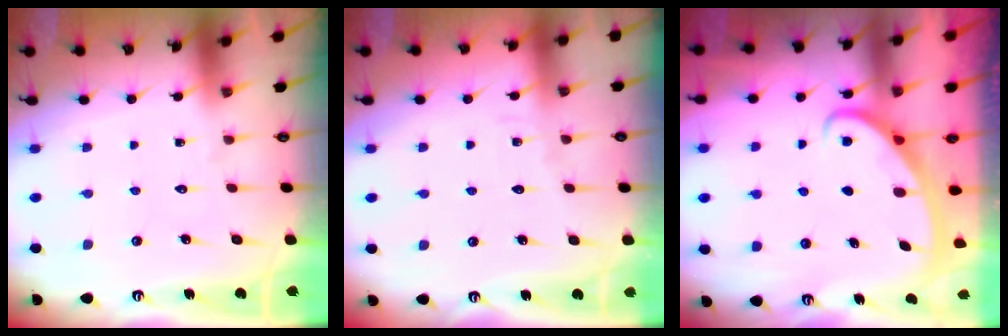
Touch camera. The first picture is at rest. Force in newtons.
{"total": 3.7, "press": 3.7, "slide": 0.3}
{"total": 2.8, "press": 2.8, "slide": 0.4}